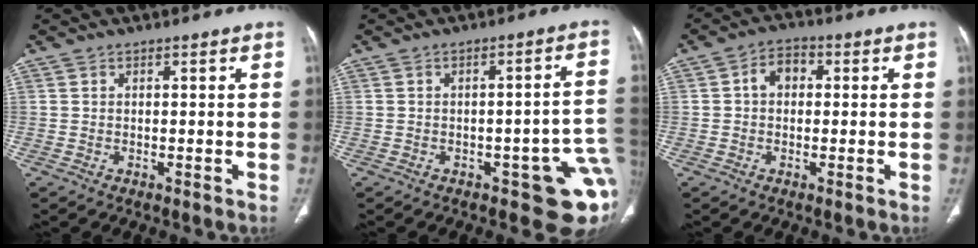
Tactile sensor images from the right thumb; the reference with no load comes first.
{"total": 12.7, "force": [-4.0, 4.6, 11.1], "torque": [-0.094, 0.019, -0.037]}
{"total": 4.6, "force": [0.5, 3.4, 3.0], "torque": [-0.037, 0.017, -0.001]}